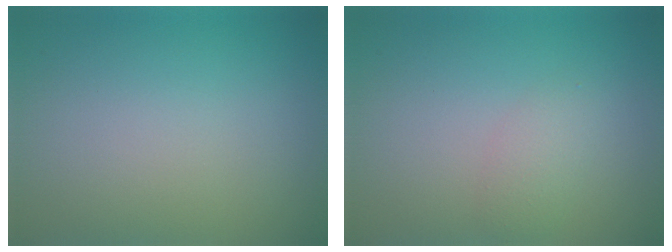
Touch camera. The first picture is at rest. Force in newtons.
{"total": 1.6, "press": 1.6, "slide": 0.1}